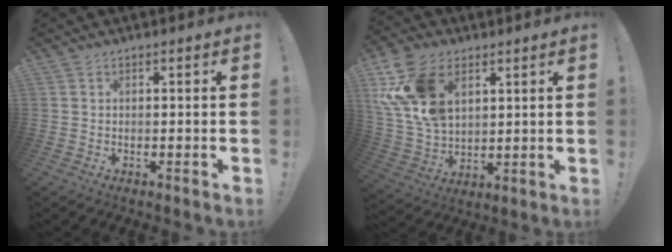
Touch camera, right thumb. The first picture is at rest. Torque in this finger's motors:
{"motor_torque": [1.93, 1.93, 1.66, 0.71, 0.14]}